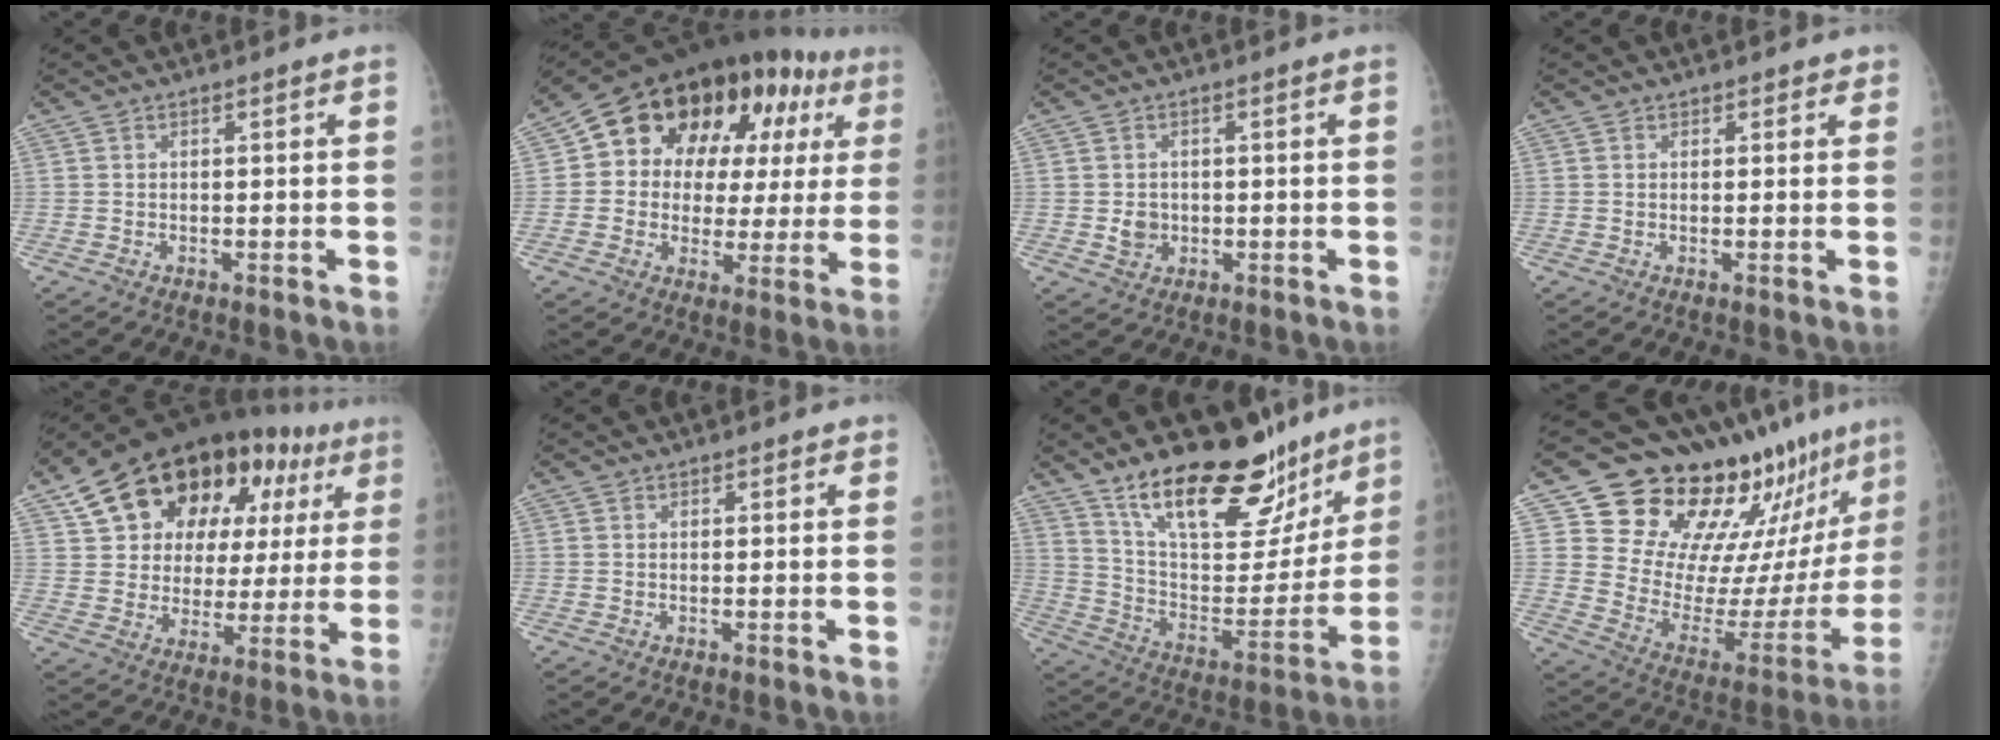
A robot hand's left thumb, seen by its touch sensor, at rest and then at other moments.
{"total": 21.1, "force": [7.0, 14.2, 13.9], "torque": [-0.146, 0.032, 0.098]}
{"total": 2.9, "force": [-0.2, 2.6, 1.3], "torque": [-0.009, 0.001, 0.002]}
{"total": 1.4, "force": [1.0, 1.0, 0.0], "torque": [0.022, -0.004, 0.005]}
{"total": 25.1, "force": [11.8, 15.6, 15.8], "torque": [-0.197, 0.019, 0.185]}
{"total": 0.7, "force": [0.5, 0.5, 0.0], "torque": [0.005, -0.003, 0.004]}
{"total": 26.2, "force": [18.2, 11.0, 15.3], "torque": [-0.188, -0.083, 0.296]}
{"total": 25.4, "force": [19.9, 10.1, 12.2], "torque": [-0.132, -0.119, 0.291]}